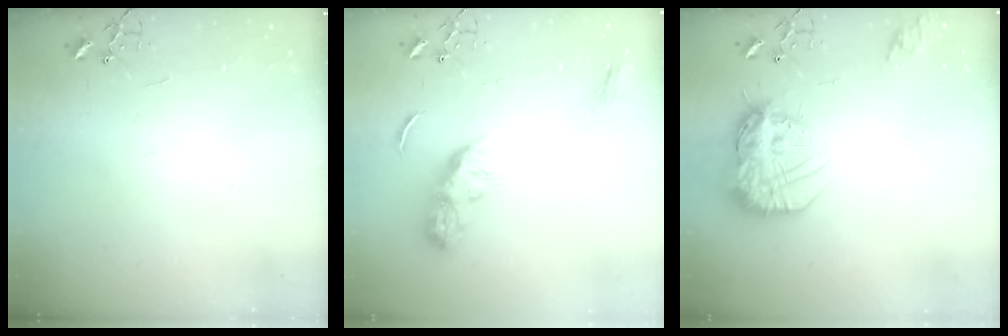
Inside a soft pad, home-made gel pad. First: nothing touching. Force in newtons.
{"total": 9.0, "press": 9.0, "slide": 0.2}
{"total": 18.9, "press": 18.8, "slide": 1.8}